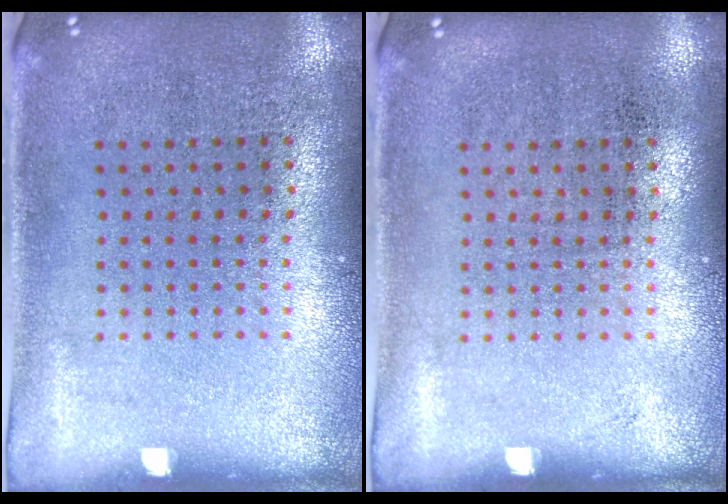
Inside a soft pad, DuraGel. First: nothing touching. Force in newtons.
{"total": 0.0}